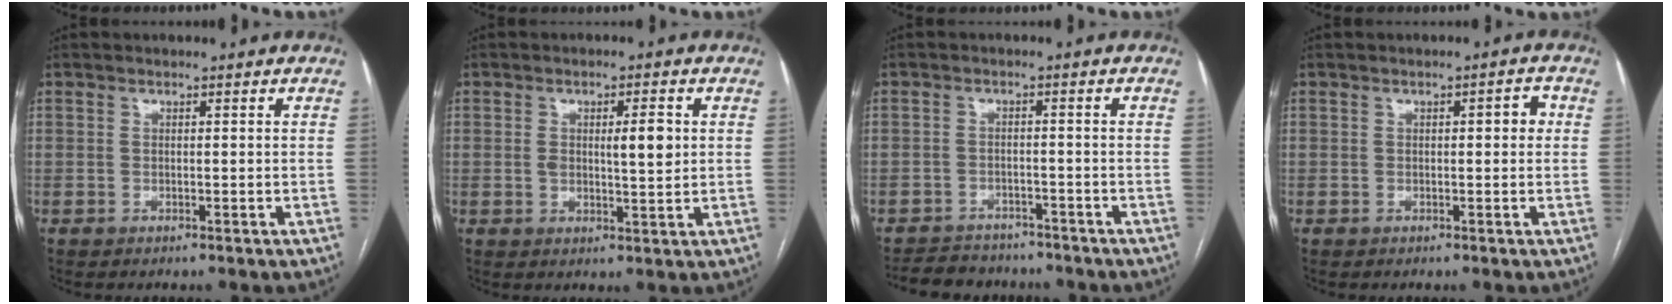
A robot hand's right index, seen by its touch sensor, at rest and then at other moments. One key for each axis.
{"total": 4.9, "fx": 0.9, "fy": 1.2, "fz": 4.7, "tx": -0.074, "ty": 0.003, "tz": 0.016}
{"total": 8.3, "fx": -7.5, "fy": 3.4, "fz": 1.5, "tx": -0.020, "ty": 0.005, "tz": -0.102}
{"total": 2.1, "fx": 0.3, "fy": 0.8, "fz": 1.9, "tx": -0.019, "ty": 0.010, "tz": 0.001}